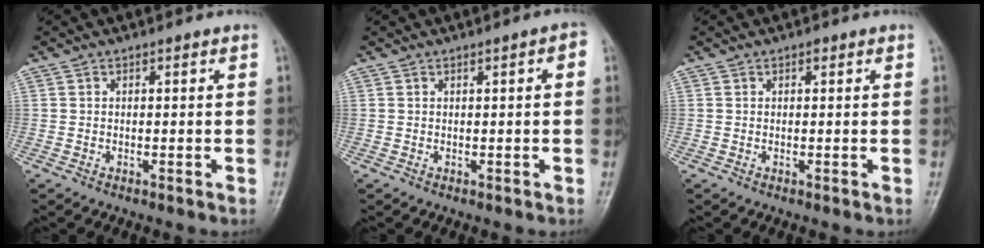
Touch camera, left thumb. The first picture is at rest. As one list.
[{"total": 1.8, "force": [0.3, 0.4, 1.8], "torque": [-0.022, 0.005, 0.002]}, {"total": 0.6, "force": [0.3, 0.4, 0.4], "torque": [-0.003, 0.001, 0.002]}]